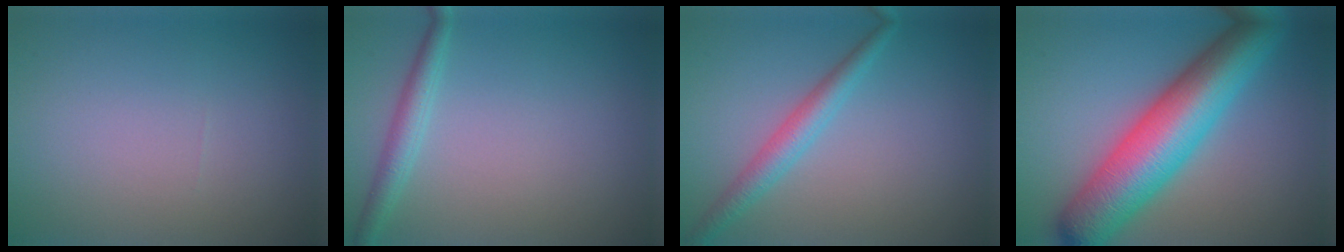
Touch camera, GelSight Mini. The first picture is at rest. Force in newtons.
{"total": 2.2, "press": 2.2, "slide": 0.1}
{"total": 2.8, "press": 2.8, "slide": 0.1}
{"total": 10.5, "press": 10.5, "slide": 0.3}